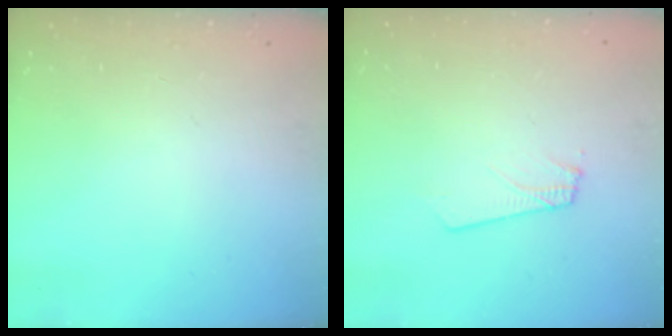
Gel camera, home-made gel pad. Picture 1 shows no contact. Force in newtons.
{"total": 1.8, "press": 1.8, "slide": 0.1}